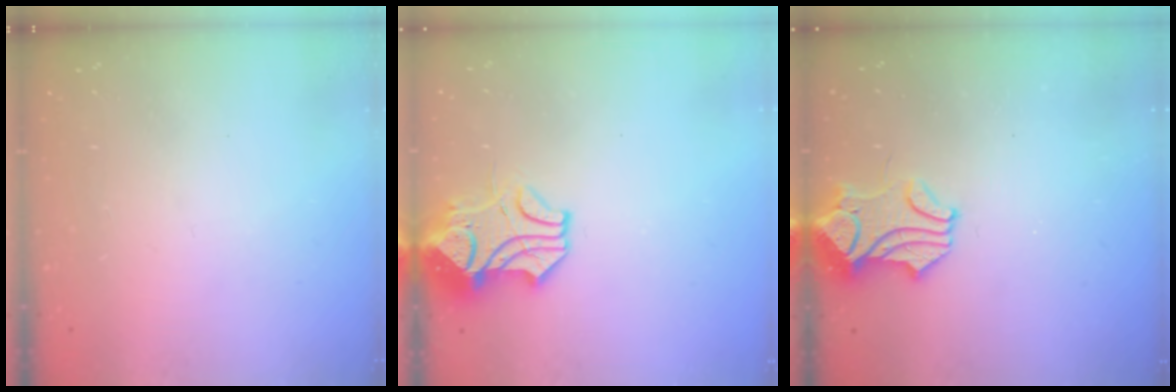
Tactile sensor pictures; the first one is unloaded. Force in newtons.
{"total": 2.8, "press": 2.5, "slide": 1.2}
{"total": 1.7, "press": 1.4, "slide": 1.0}